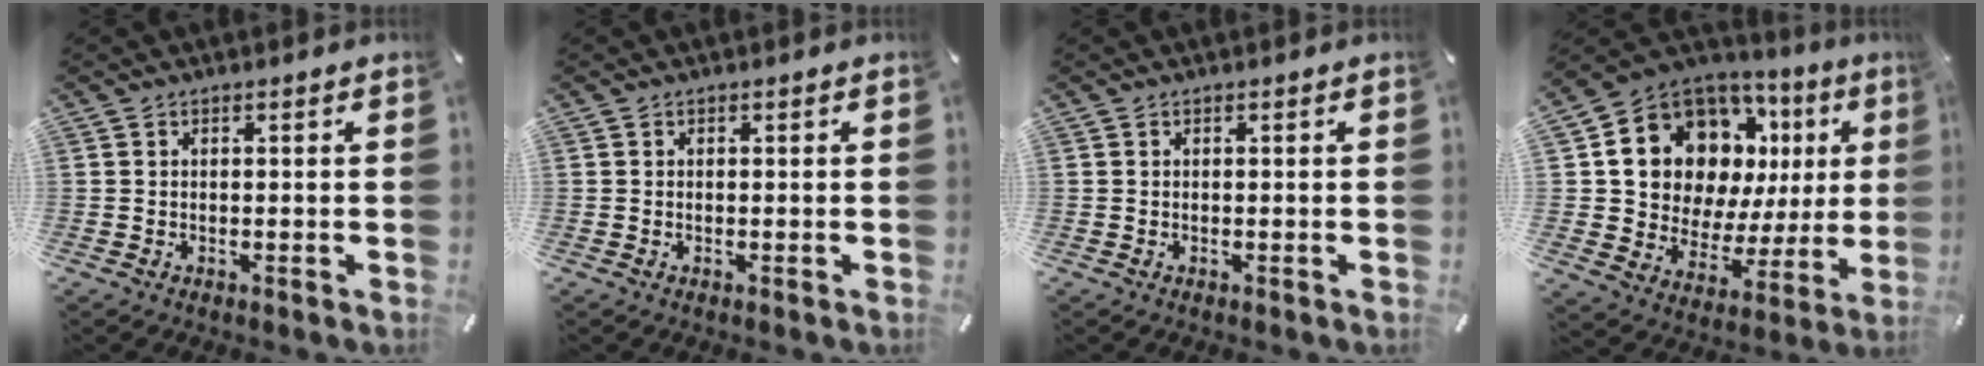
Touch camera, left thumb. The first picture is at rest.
{"total": 0.0}
{"total": 0.0}
{"total": 13.8, "force": [7.9, 9.9, 5.5], "torque": [-0.098, -0.076, 0.150]}